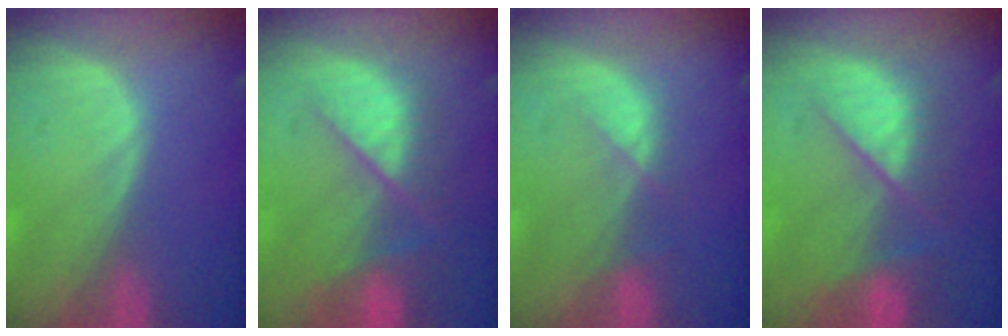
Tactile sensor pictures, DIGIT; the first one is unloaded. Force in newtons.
{"total": 9.2, "press": 7.9, "slide": 4.7}
{"total": 2.4, "press": 2.3, "slide": 0.5}
{"total": 7.7, "press": 7.5, "slide": 1.7}